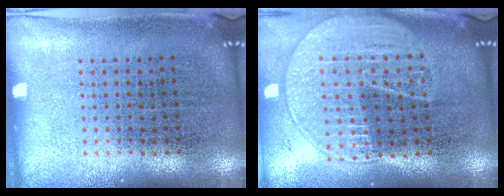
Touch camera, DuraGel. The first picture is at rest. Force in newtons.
{"total": 2.0, "press": 1.8, "slide": 1.0}